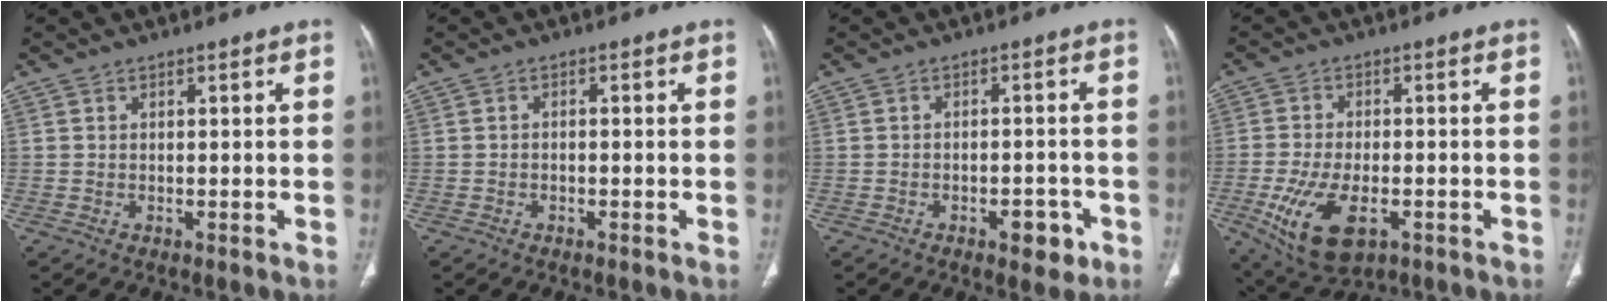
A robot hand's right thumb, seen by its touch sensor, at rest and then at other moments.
{"total": 0.7, "force": [-0.4, 0.4, 0.4], "torque": [-0.006, 0.006, -0.009]}
{"total": 4.8, "force": [-2.5, 2.4, 3.3], "torque": [-0.027, 0.013, -0.028]}
{"total": 12.3, "force": [-4.4, 6.4, 9.6], "torque": [-0.186, 0.002, -0.065]}